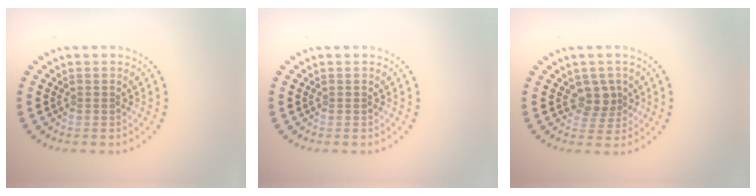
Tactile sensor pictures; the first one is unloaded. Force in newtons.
{"total": 0.0}
{"total": 2.2, "press": 1.8, "slide": 1.3}